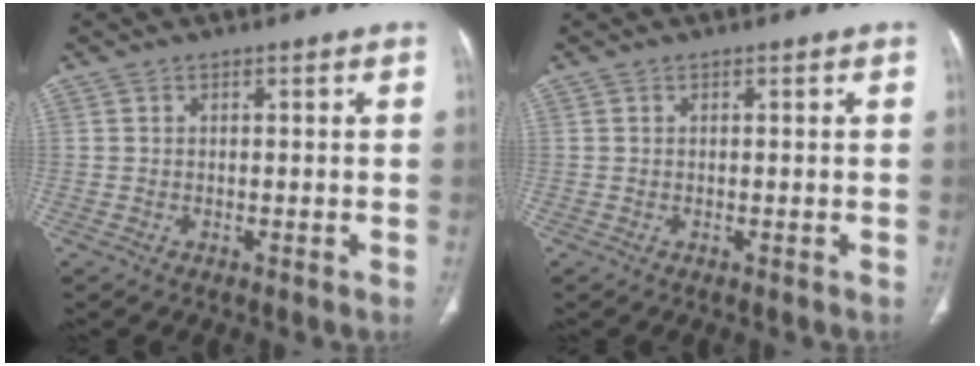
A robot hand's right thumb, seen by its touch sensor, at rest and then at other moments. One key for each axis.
{"total": 0.0}